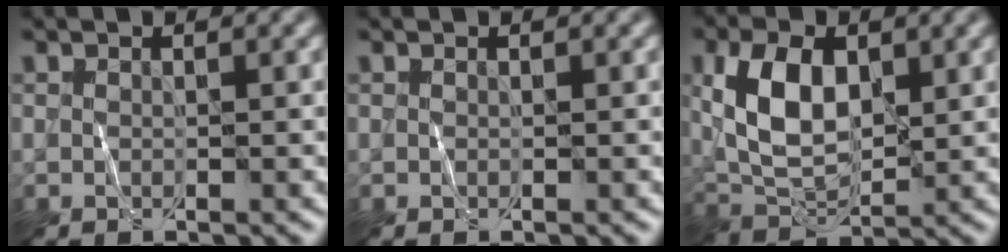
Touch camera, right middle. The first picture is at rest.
{"total": 0.0}
{"total": 7.4, "force": [1.5, 4.3, 5.9], "torque": [-0.123, 0.005, 0.028]}